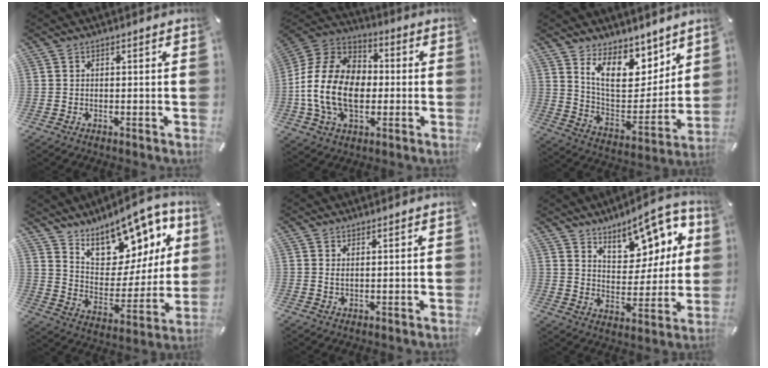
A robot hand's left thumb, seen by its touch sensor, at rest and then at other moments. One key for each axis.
{"total": 17.4, "fx": -3.2, "fy": 12.6, "fz": 11.6, "tx": -0.259, "ty": 0.031, "tz": -0.060}
{"total": 13.4, "fx": 9.1, "fy": 7.8, "fz": 6.0, "tx": -0.100, "ty": -0.076, "tz": 0.170}
{"total": 16.2, "fx": 12.1, "fy": 8.4, "fz": 6.6, "tx": -0.086, "ty": -0.105, "tz": 0.211}
{"total": 1.2, "fx": 0.7, "fy": 0.3, "fz": 0.9, "tx": -0.019, "ty": -0.001, "tz": 0.013}
{"total": 12.7, "fx": 9.2, "fy": 6.9, "fz": 5.4, "tx": -0.070, "ty": -0.074, "tz": 0.163}